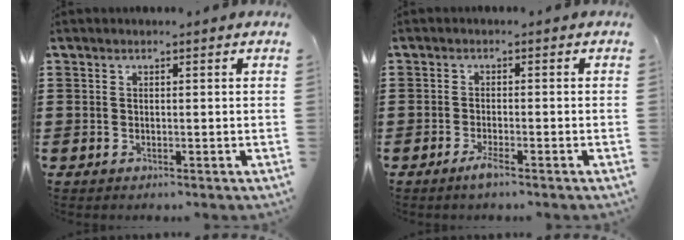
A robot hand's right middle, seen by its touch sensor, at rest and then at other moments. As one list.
[{"total": 2.0, "force": [-1.2, 0.2, 1.6], "torque": [-0.035, -0.003, -0.025]}]